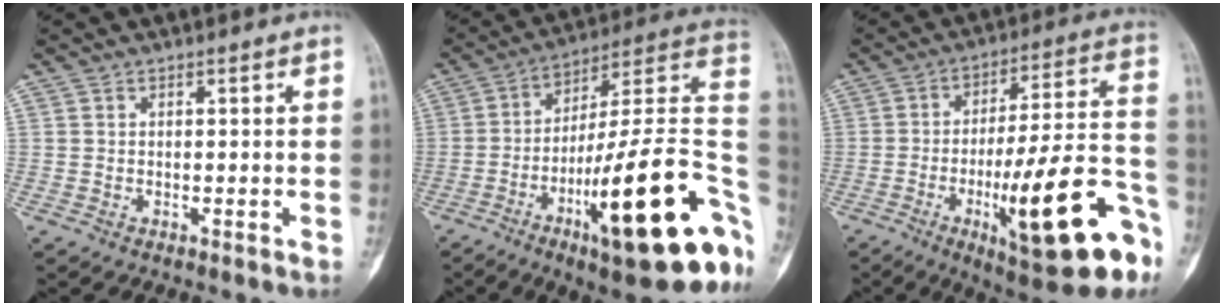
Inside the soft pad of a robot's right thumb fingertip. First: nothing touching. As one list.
[{"total": 28.9, "force": [-9.9, 6.8, 26.3], "torque": [-0.323, 0.045, -0.147]}, {"total": 24.3, "force": [-9.6, 6.0, 21.5], "torque": [-0.292, 0.039, -0.137]}]